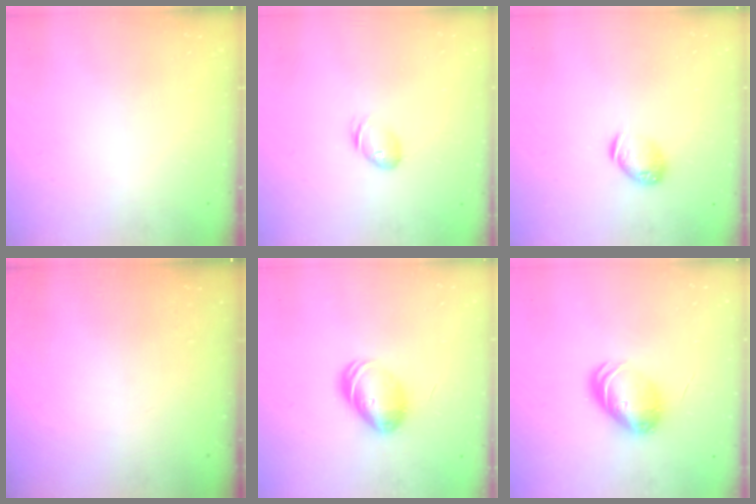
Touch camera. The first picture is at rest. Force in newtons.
{"total": 6.4, "press": 6.3, "slide": 1.0}
{"total": 8.4, "press": 8.3, "slide": 1.3}
{"total": 0.0}
{"total": 9.3, "press": 9.2, "slide": 1.4}
{"total": 8.5, "press": 8.5, "slide": 0.2}